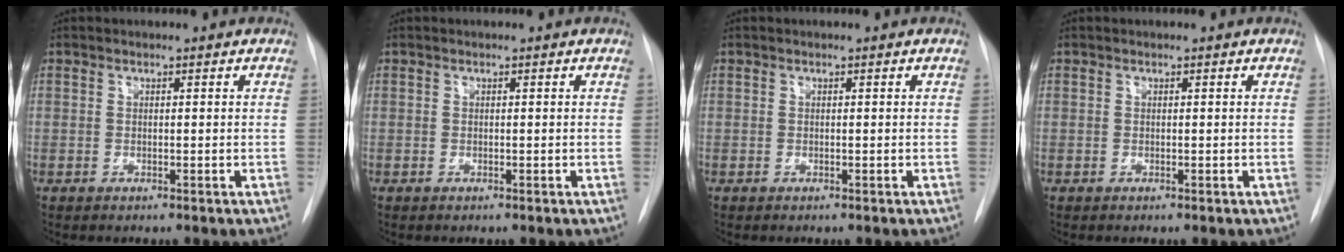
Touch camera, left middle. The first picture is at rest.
{"total": 0.0}
{"total": 0.0}
{"total": 0.0}